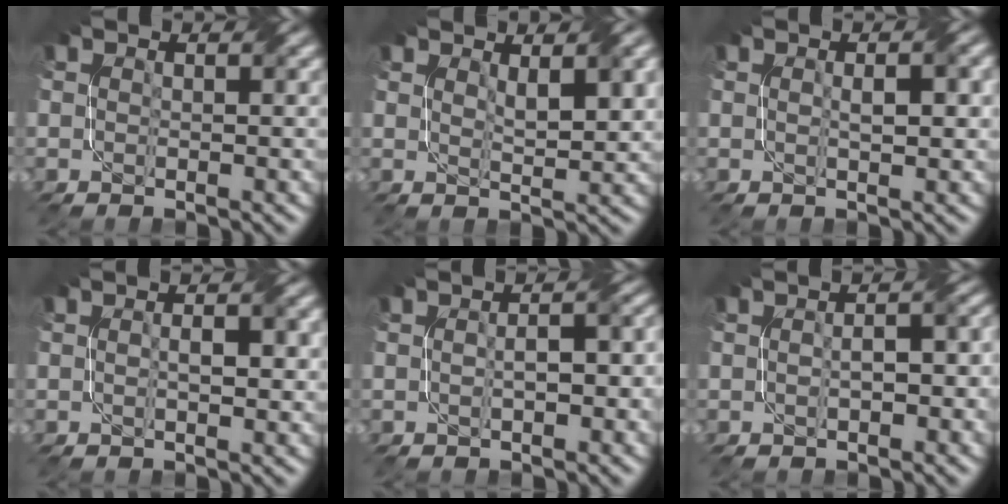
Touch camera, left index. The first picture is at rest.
{"total": 3.3, "force": [1.6, 0.8, 2.7], "torque": [-0.049, -0.001, 0.031]}
{"total": 2.2, "force": [0.2, 0.5, 2.1], "torque": [-0.036, 0.005, 0.004]}
{"total": 2.0, "force": [0.1, 0.6, 1.9], "torque": [-0.032, 0.004, 0.001]}
{"total": 3.5, "force": [-0.4, 1.5, 3.2], "torque": [-0.044, 0.009, -0.007]}
{"total": 3.1, "force": [-0.5, 1.4, 2.7], "torque": [-0.040, 0.005, -0.005]}